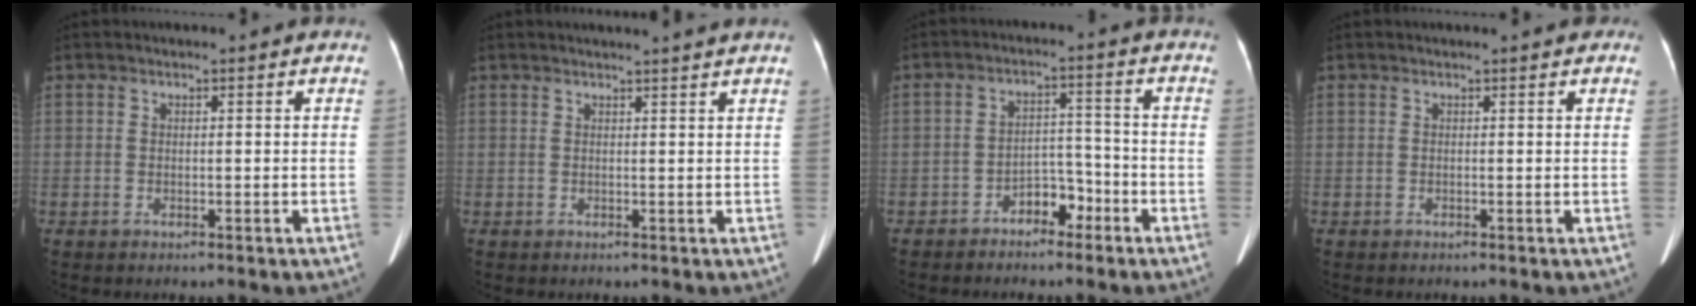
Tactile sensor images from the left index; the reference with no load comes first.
{"total": 3.9, "force": [3.6, -0.7, 1.4], "torque": [-0.017, 0.007, 0.038]}
{"total": 4.5, "force": [-3.0, 2.3, 2.4], "torque": [-0.035, 0.015, -0.050]}
{"total": 2.1, "force": [1.7, 0.6, 1.1], "torque": [-0.012, 0.013, 0.012]}